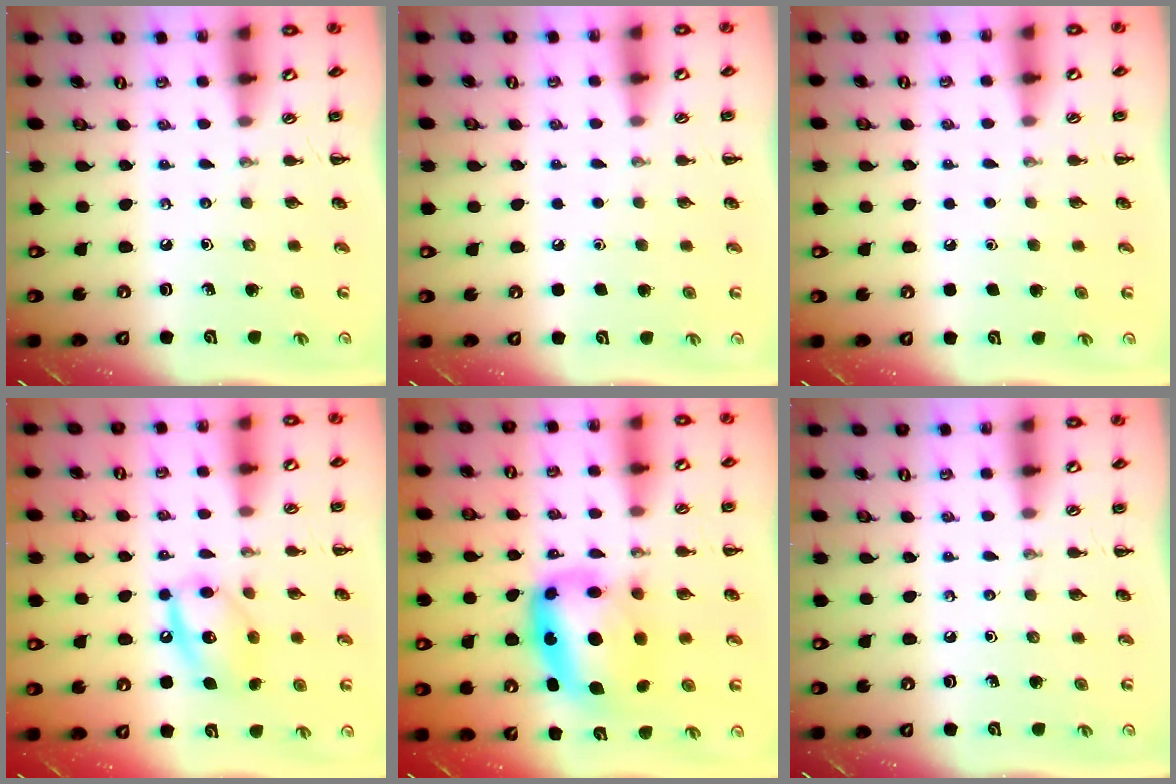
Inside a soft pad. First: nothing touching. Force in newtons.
{"total": 1.5, "press": 1.5, "slide": 0.1}
{"total": 1.8, "press": 1.8, "slide": 0.1}
{"total": 12.6, "press": 12.4, "slide": 1.9}
{"total": 11.7, "press": 11.4, "slide": 2.9}
{"total": 0.0}